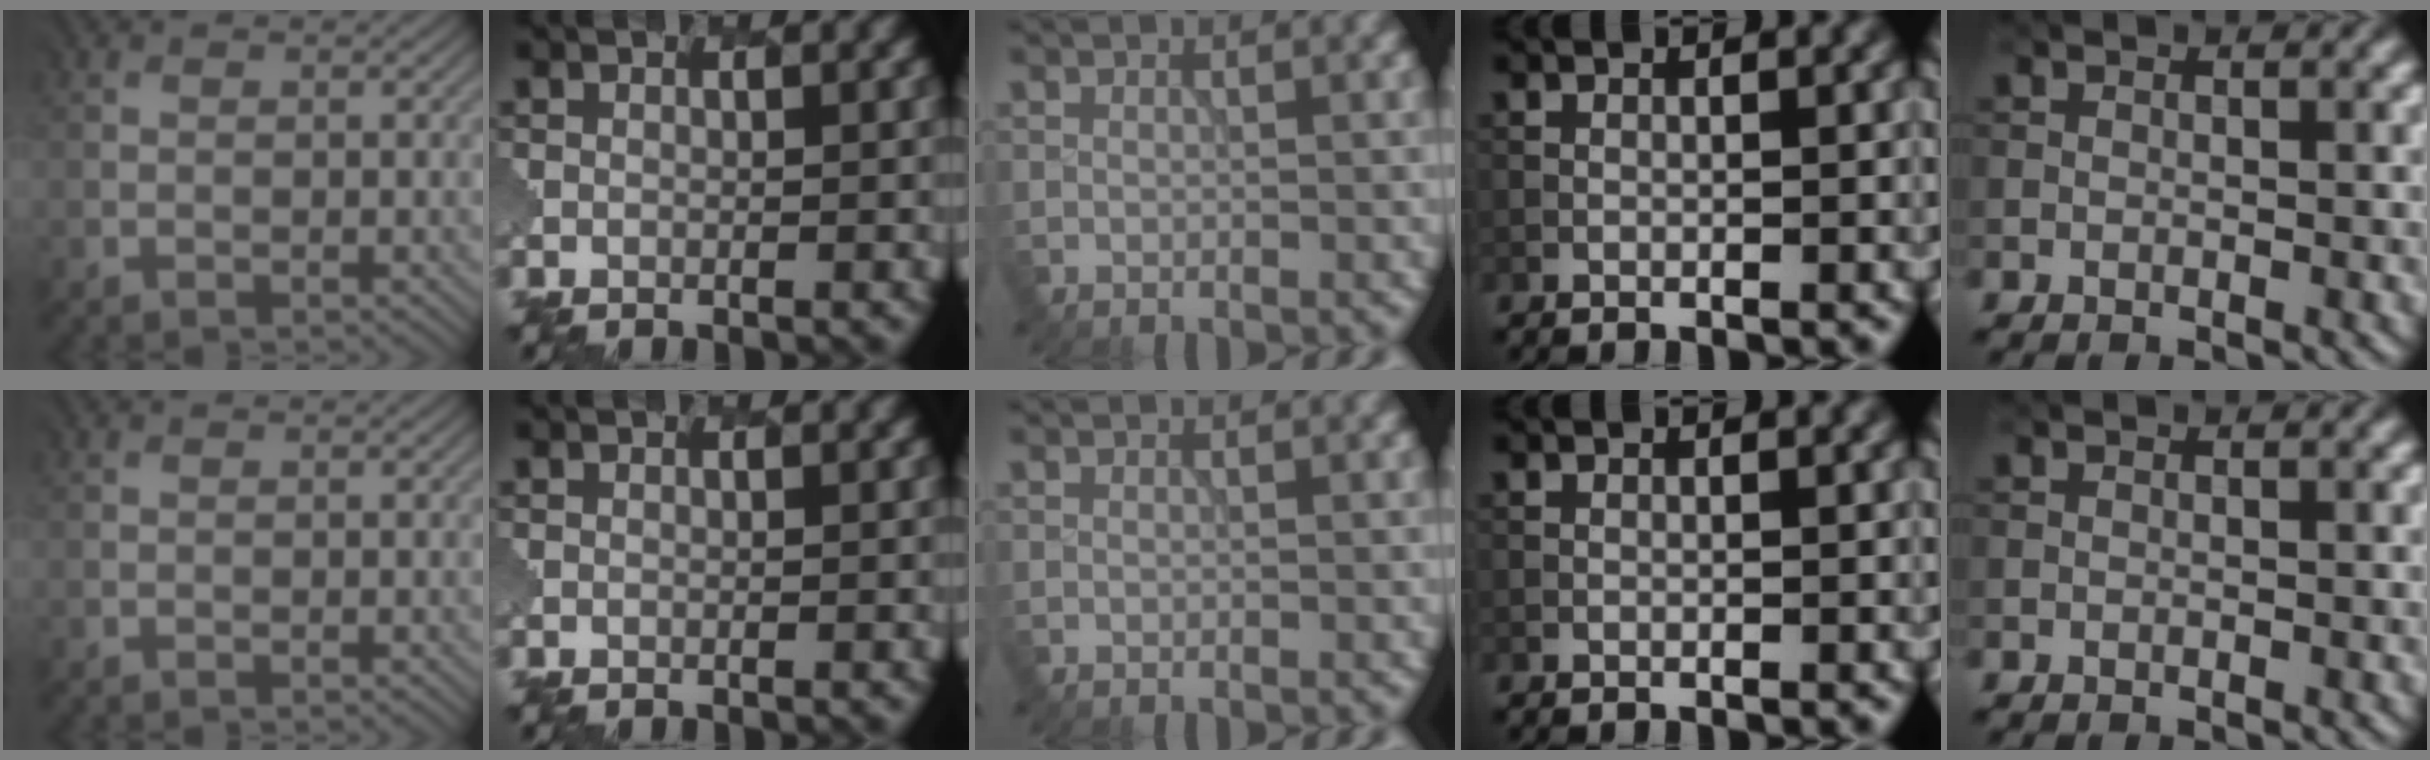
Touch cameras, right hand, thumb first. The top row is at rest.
{}